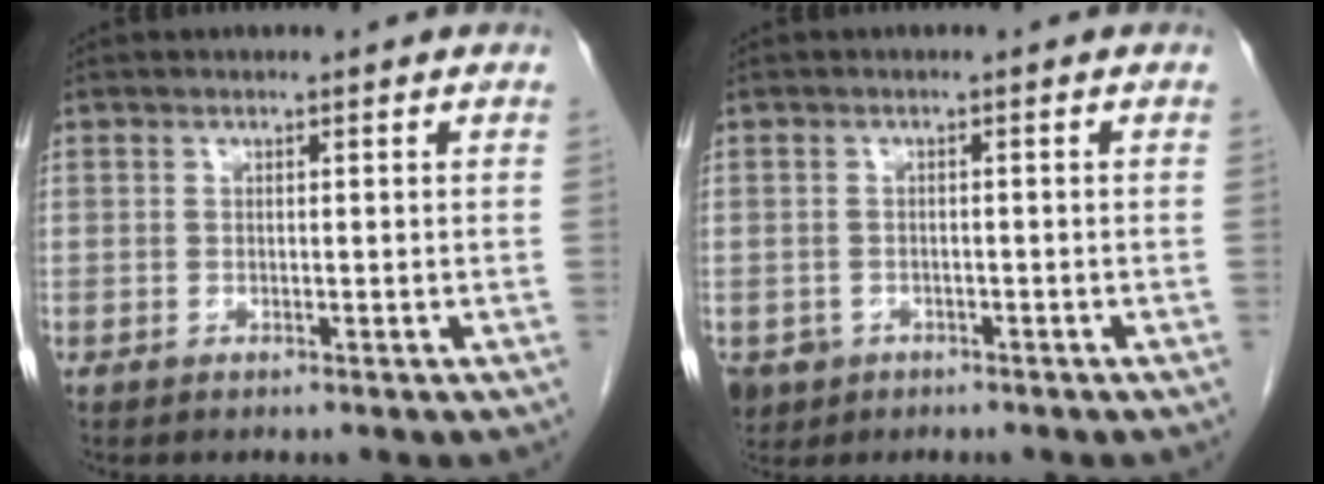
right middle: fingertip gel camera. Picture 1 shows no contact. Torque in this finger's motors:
{"motor_torque": [-0.22, -0.34, -0.04, -0.02]}